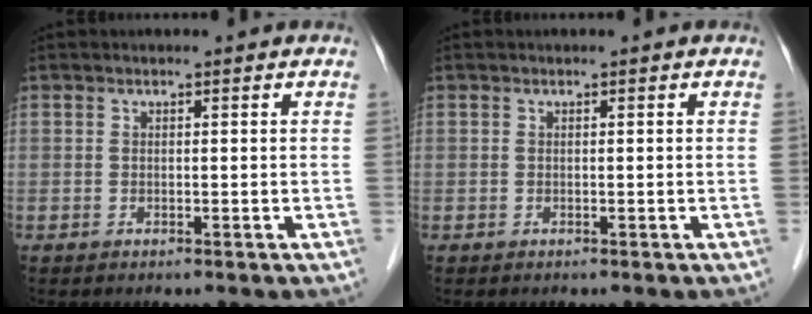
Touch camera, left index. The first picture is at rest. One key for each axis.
{"total": 0.0}